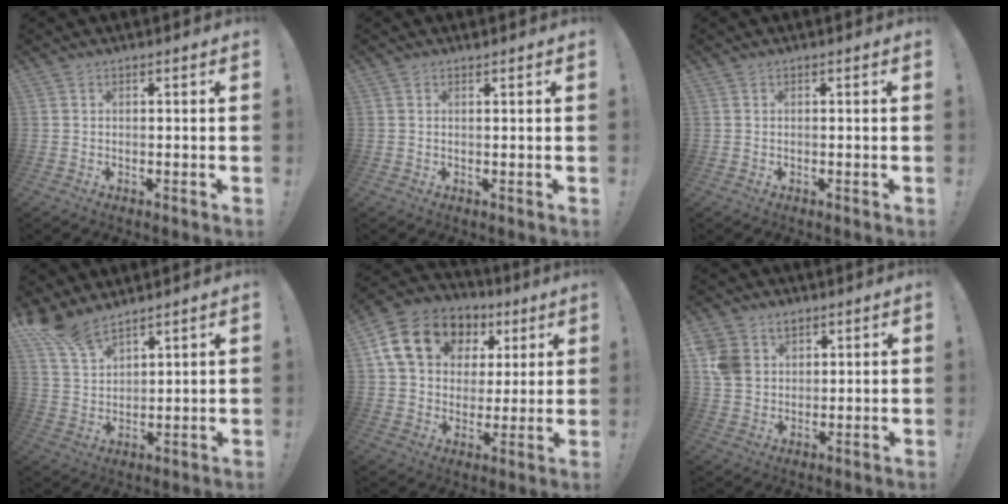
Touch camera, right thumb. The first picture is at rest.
{"total": 0.7, "force": [0.6, -0.2, 0.2], "torque": [-0.004, -0.002, 0.012]}
{"total": 0.0}
{"total": 9.6, "force": [8.2, 3.8, 3.3], "torque": [-0.069, -0.053, 0.158]}
{"total": 18.6, "force": [7.7, 14.0, 9.5], "torque": [-0.151, -0.018, 0.155]}
{"total": 8.9, "force": [4.1, 7.2, 3.2], "torque": [-0.062, -0.013, 0.085]}